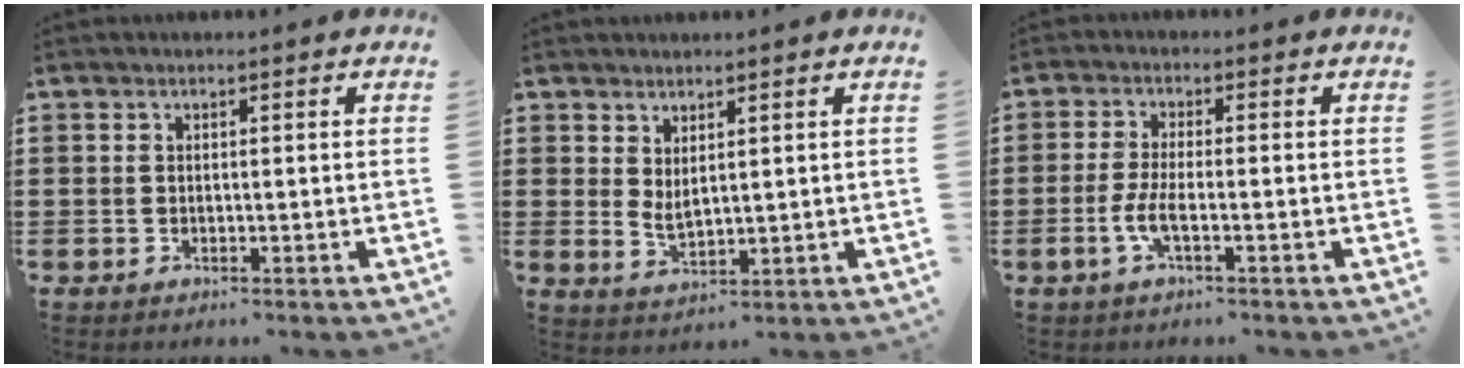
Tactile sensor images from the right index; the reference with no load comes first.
{"total": 2.3, "force": [1.6, 0.7, 1.5], "torque": [-0.032, -0.001, 0.030]}
{"total": 4.0, "force": [-1.6, 0.7, 3.6], "torque": [-0.090, -0.011, -0.038]}